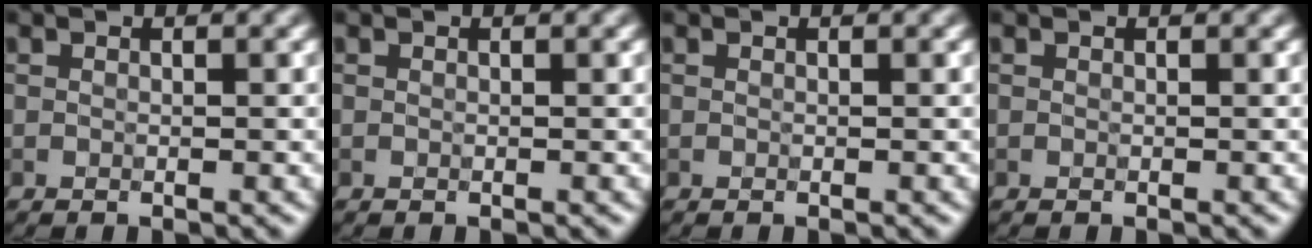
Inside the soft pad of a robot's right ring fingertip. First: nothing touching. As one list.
[{"total": 0.0}, {"total": 0.0}, {"total": 0.0}]